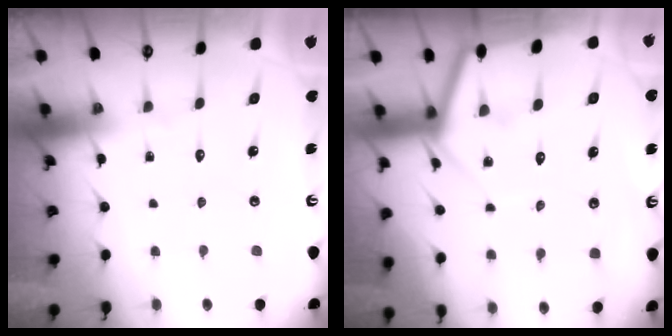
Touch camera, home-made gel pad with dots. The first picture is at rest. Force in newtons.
{"total": 6.7, "press": 6.7, "slide": 0.6}